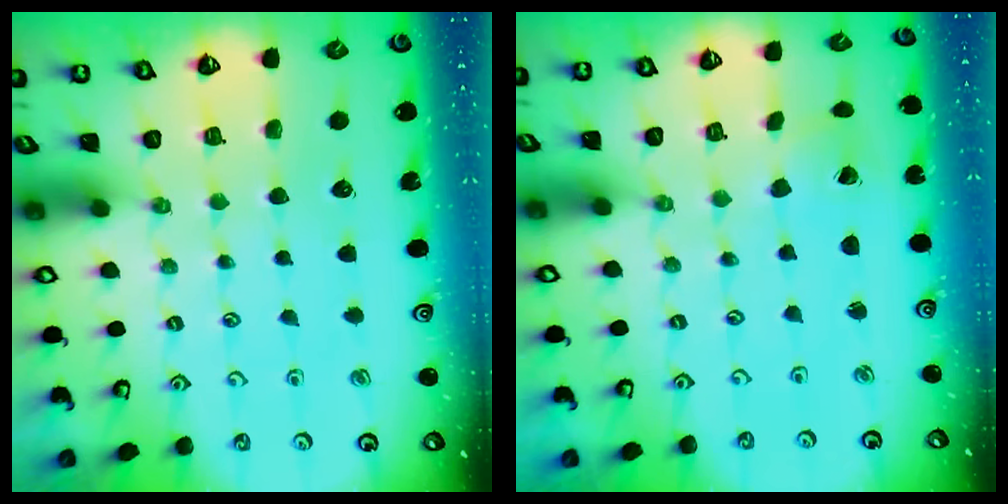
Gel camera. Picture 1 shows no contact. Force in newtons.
{"total": 1.8, "press": 1.8, "slide": 0.1}